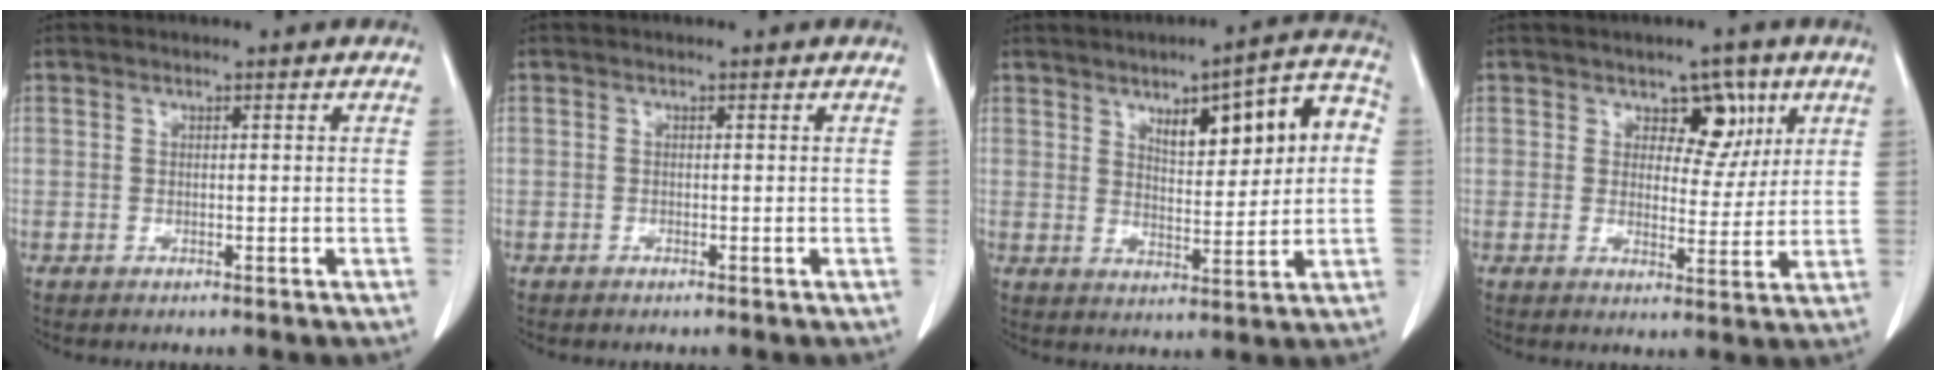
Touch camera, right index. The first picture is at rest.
{"total": 0.0}
{"total": 12.0, "force": [3.5, 3.6, 10.9], "torque": [-0.143, 0.030, 0.051]}
{"total": 6.0, "force": [2.9, 3.7, 3.7], "torque": [-0.038, 0.005, 0.042]}